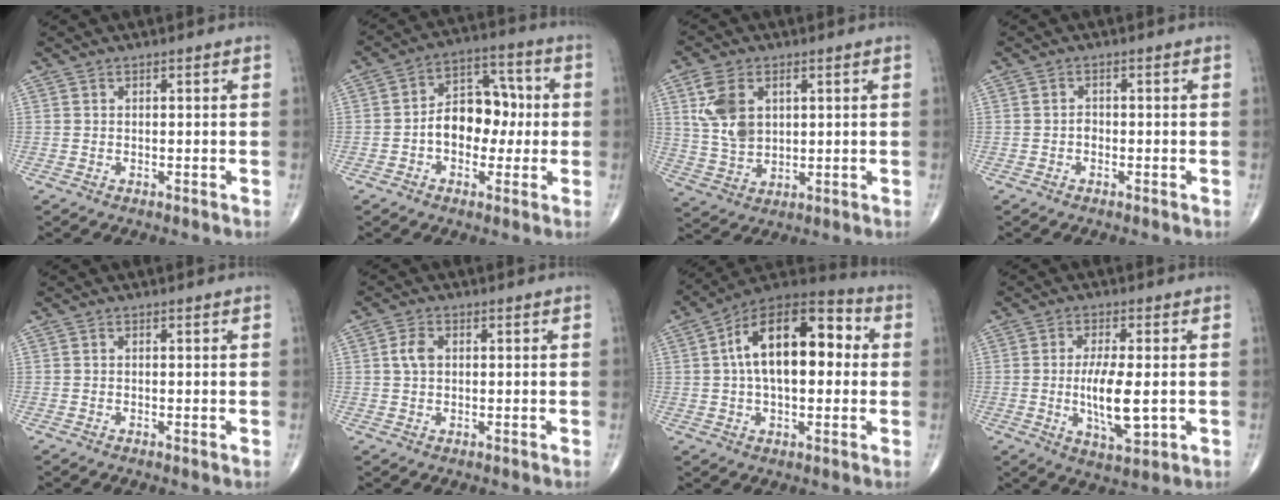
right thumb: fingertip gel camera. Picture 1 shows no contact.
{"total": 11.4, "force": [-0.8, 8.0, 8.1], "torque": [-0.088, 0.040, -0.023]}
{"total": 9.5, "force": [3.0, 6.1, 6.5], "torque": [-0.123, -0.007, 0.067]}
{"total": 1.1, "force": [-0.4, 0.8, 0.6], "torque": [-0.005, 0.004, -0.008]}
{"total": 0.6, "force": [-0.1, 0.2, 0.5], "torque": [-0.013, -0.003, -0.004]}
{"total": 3.2, "force": [0.5, 2.2, 2.3], "torque": [-0.047, 0.004, 0.007]}
{"total": 19.5, "force": [2.8, 10.3, 16.3], "torque": [-0.242, 0.036, 0.034]}
{"total": 9.9, "force": [-0.8, 3.4, 9.3], "torque": [-0.169, -0.015, -0.009]}